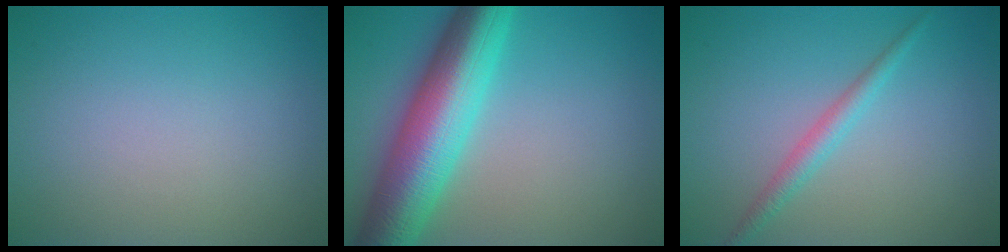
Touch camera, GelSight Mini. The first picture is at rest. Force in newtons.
{"total": 10.2, "press": 10.2, "slide": 0.0}
{"total": 1.9, "press": 1.9, "slide": 0.0}